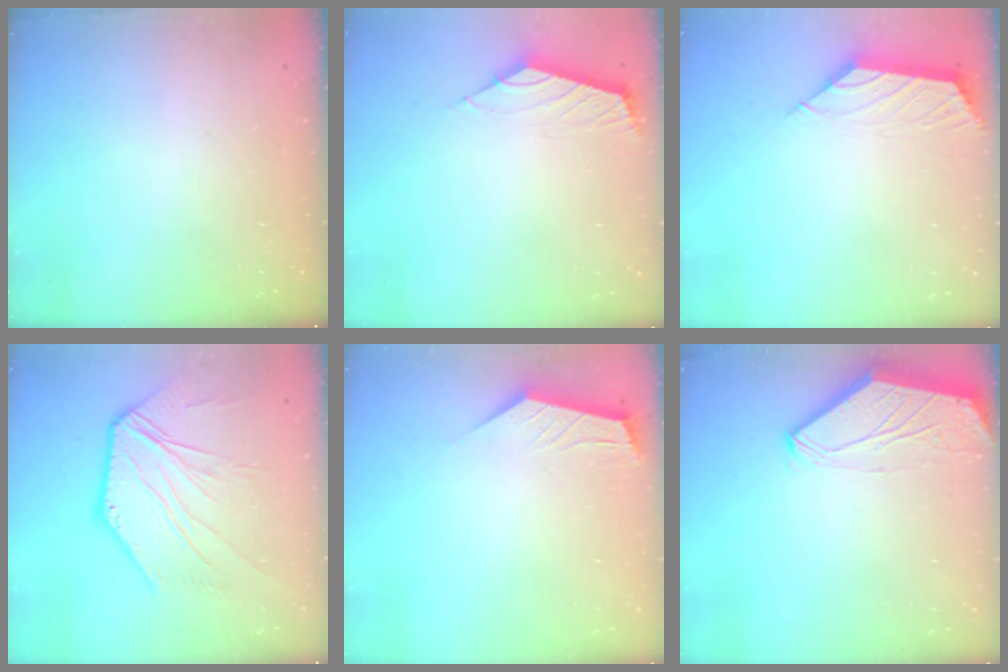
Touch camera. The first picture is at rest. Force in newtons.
{"total": 2.4, "press": 2.3, "slide": 0.4}
{"total": 2.5, "press": 2.5, "slide": 0.3}
{"total": 8.5, "press": 8.5, "slide": 1.0}
{"total": 2.5, "press": 2.4, "slide": 0.3}
{"total": 0.0}